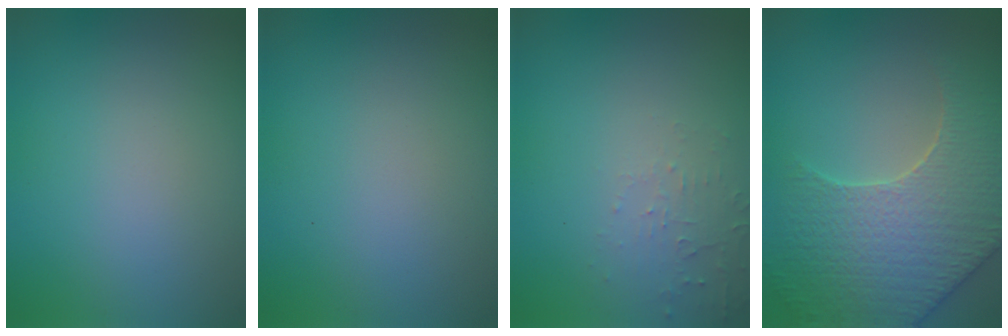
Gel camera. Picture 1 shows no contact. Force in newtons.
{"total": 0.0}
{"total": 1.5, "press": 1.5, "slide": 0.3}
{"total": 7.1, "press": 5.9, "slide": 3.9}